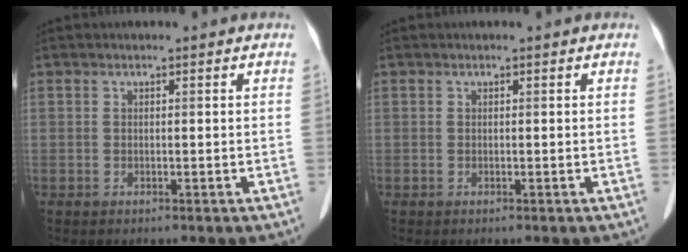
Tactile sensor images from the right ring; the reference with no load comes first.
{"total": 0.0}